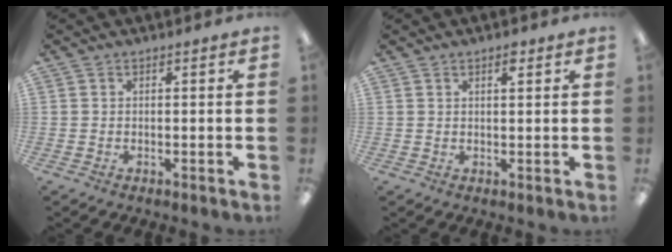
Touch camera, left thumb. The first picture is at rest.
{"total": 2.3, "force": [1.6, 0.7, 1.4], "torque": [-0.023, -0.002, 0.026]}